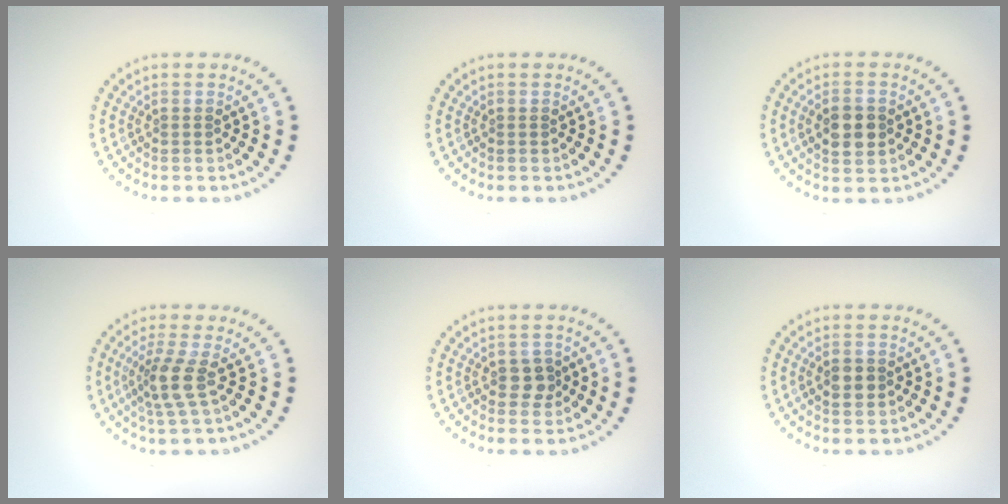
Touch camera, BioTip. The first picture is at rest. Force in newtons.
{"total": 0.0}
{"total": 3.3, "press": 3.3, "slide": 0.1}
{"total": 2.9, "press": 2.2, "slide": 1.9}
{"total": 1.8, "press": 1.7, "slide": 0.4}
{"total": 2.3, "press": 2.3, "slide": 0.0}